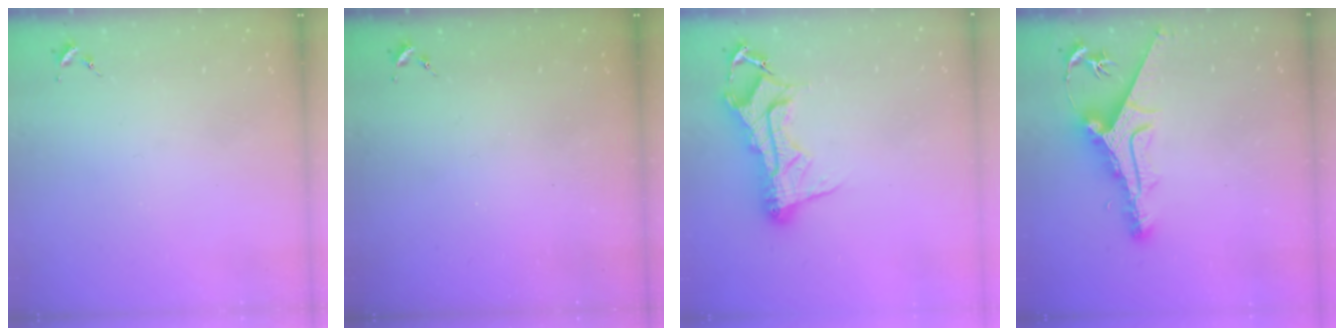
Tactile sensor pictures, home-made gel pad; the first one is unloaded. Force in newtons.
{"total": 0.0}
{"total": 14.0, "press": 14.0, "slide": 1.4}
{"total": 13.0, "press": 13.0, "slide": 1.0}